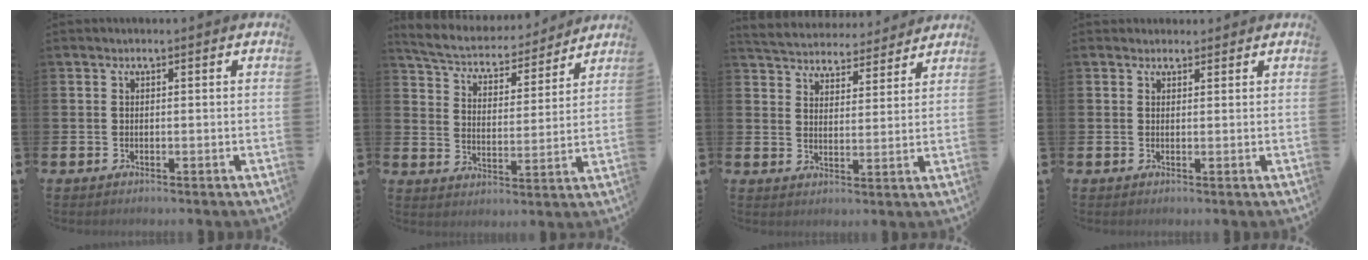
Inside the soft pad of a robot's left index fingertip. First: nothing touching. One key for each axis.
{"total": 6.2, "fx": 5.9, "fy": 1.2, "fz": 1.3, "tx": -0.055, "ty": -0.047, "tz": 0.100}
{"total": 5.2, "fx": 5.1, "fy": 1.2, "fz": -0.1, "tx": -0.015, "ty": -0.040, "tz": 0.088}
{"total": 1.4, "fx": 1.3, "fy": 0.7, "fz": 0.0, "tx": 0.020, "ty": -0.004, "tz": 0.020}